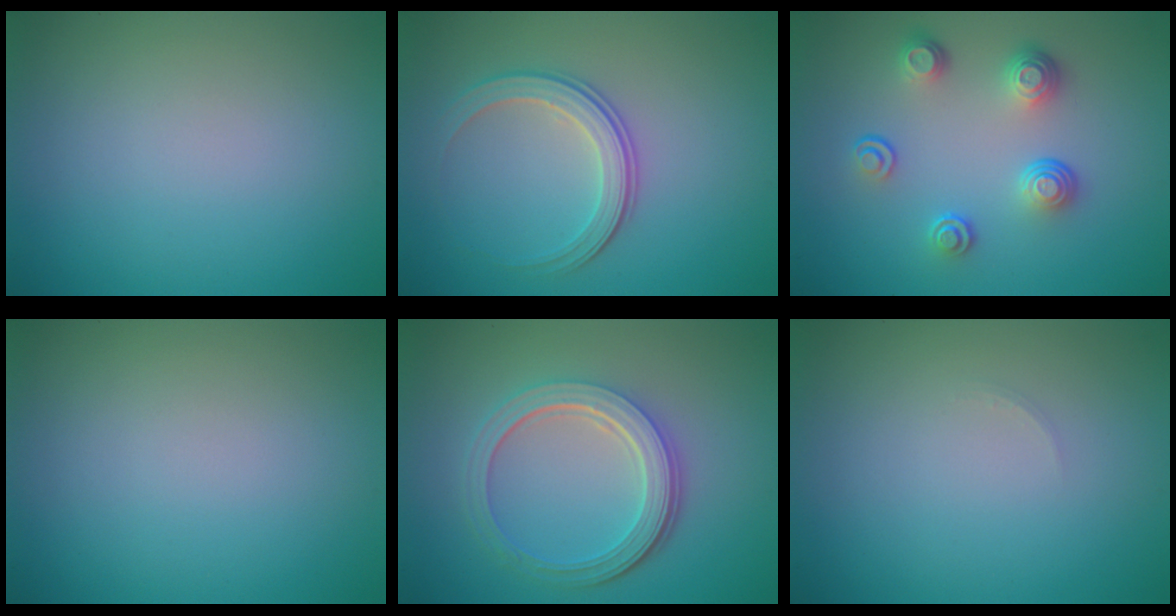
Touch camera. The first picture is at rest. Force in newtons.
{"total": 2.9, "press": 2.7, "slide": 1.0}
{"total": 3.9, "press": 2.9, "slide": 2.6}
{"total": 0.0}
{"total": 5.4, "press": 3.9, "slide": 3.7}
{"total": 0.6, "press": 0.6, "slide": 0.1}